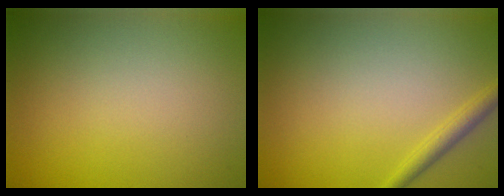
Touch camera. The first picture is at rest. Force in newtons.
{"total": 1.8, "press": 1.8, "slide": 0.0}